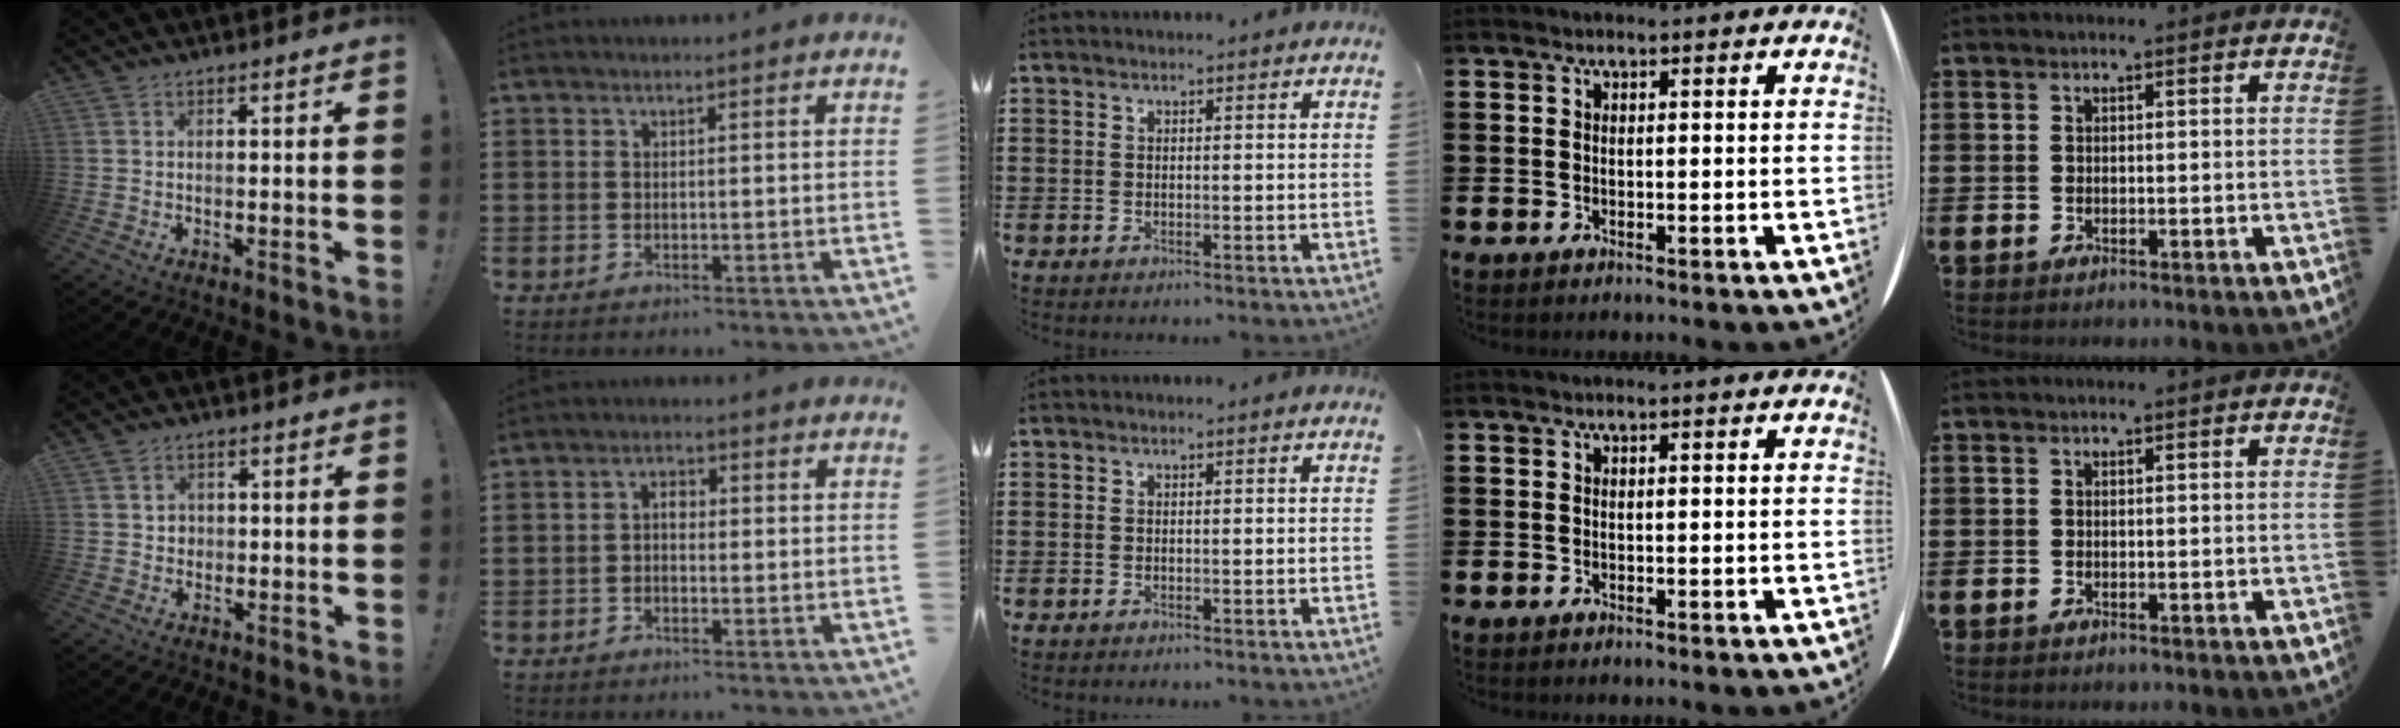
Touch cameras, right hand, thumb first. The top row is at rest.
{"thumb": {"total": 2.7, "force": [0.8, 2.5, 0.6], "torque": [-0.008, -0.002, 0.013]}, "index": {"total": 2.1, "force": [-0.3, 1.2, 1.7], "torque": [-0.032, 0.006, -0.007]}}